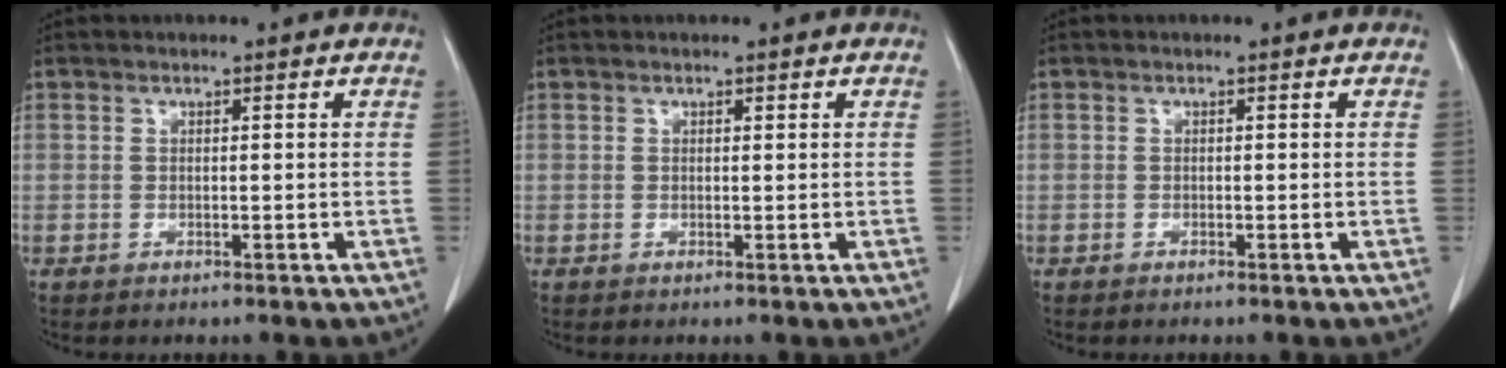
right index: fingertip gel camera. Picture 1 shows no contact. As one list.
[{"total": 0.0}, {"total": 0.0}]